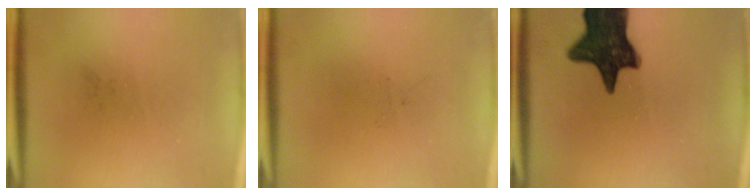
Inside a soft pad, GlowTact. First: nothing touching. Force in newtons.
{"total": 0.0}
{"total": 15.1}